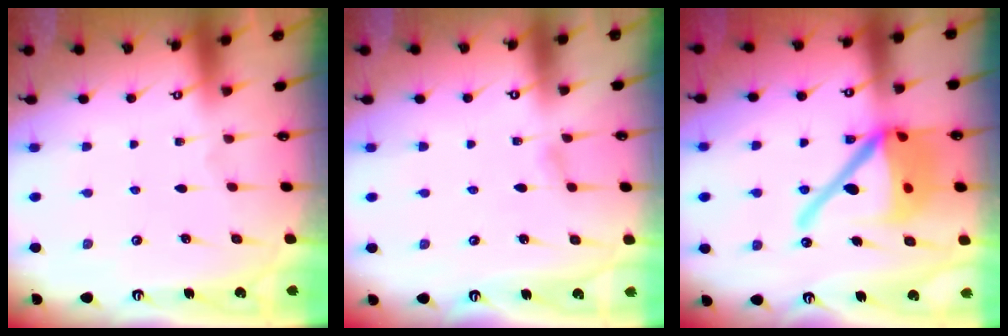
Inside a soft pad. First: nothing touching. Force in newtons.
{"total": 2.7, "press": 2.6, "slide": 0.4}
{"total": 18.8, "press": 18.5, "slide": 3.3}